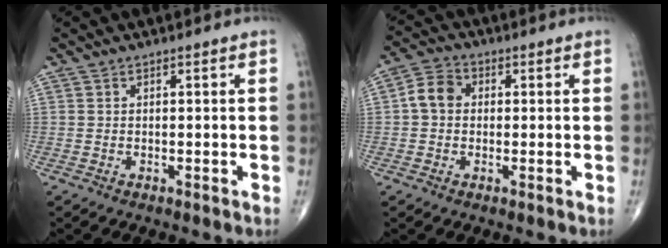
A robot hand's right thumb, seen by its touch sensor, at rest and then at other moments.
{"total": 5.1, "force": [0.2, 4.2, 3.0], "torque": [-0.047, 0.015, -0.007]}